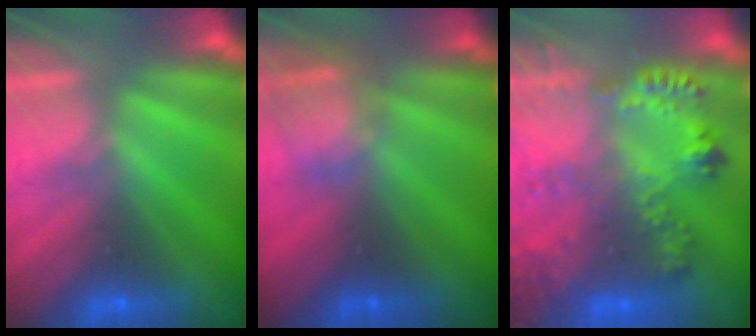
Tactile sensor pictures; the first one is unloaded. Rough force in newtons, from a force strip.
{"total": 2.3}
{"total": 6.1}